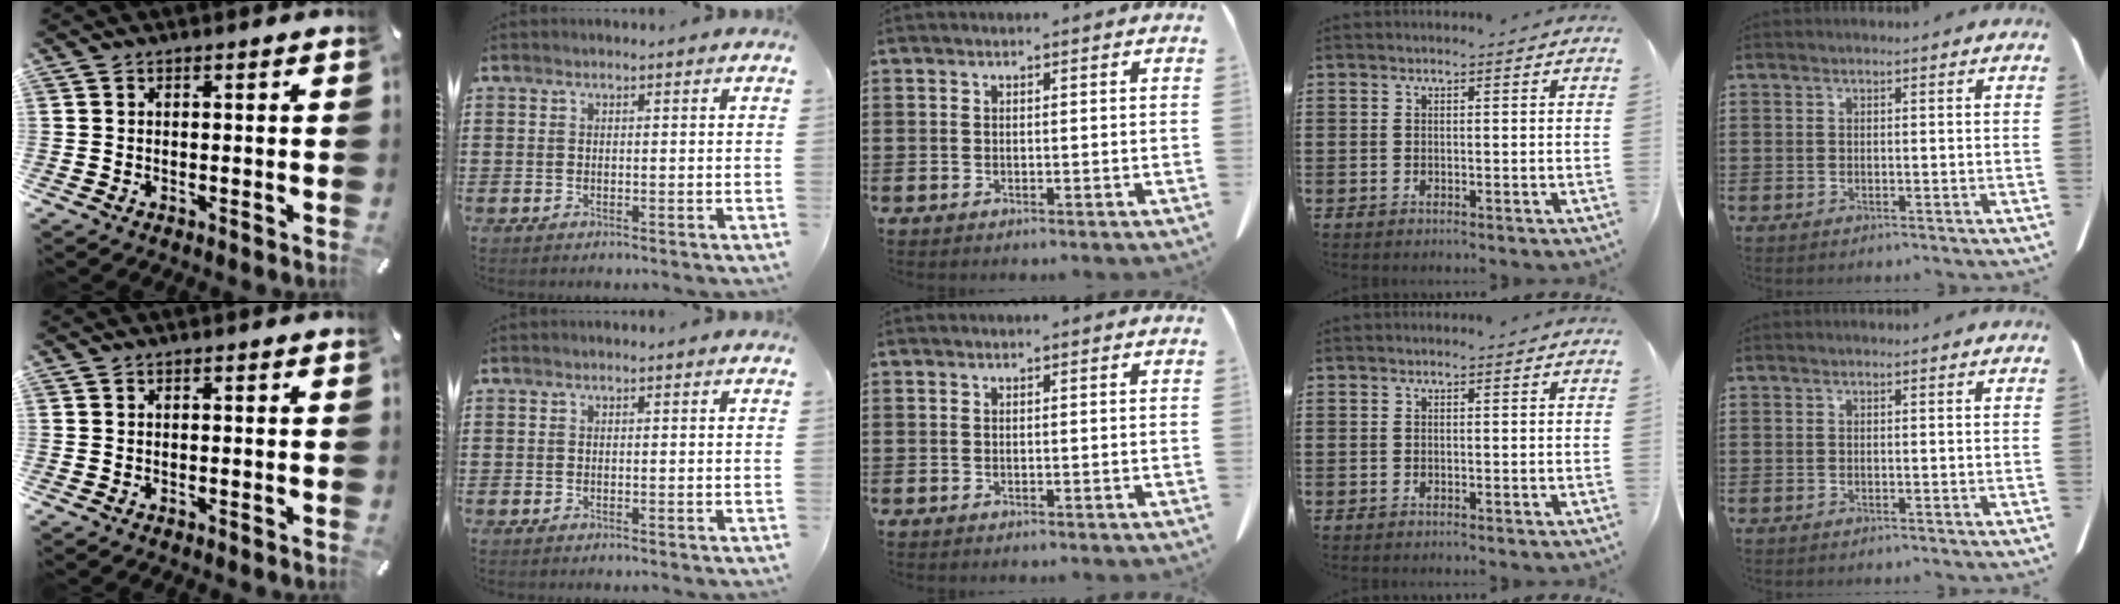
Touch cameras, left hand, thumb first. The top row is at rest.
{}